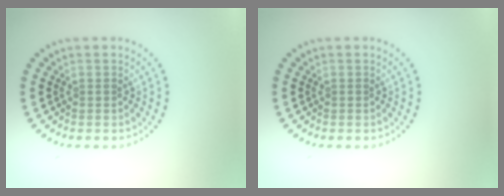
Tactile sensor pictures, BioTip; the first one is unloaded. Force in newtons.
{"total": 0.0}